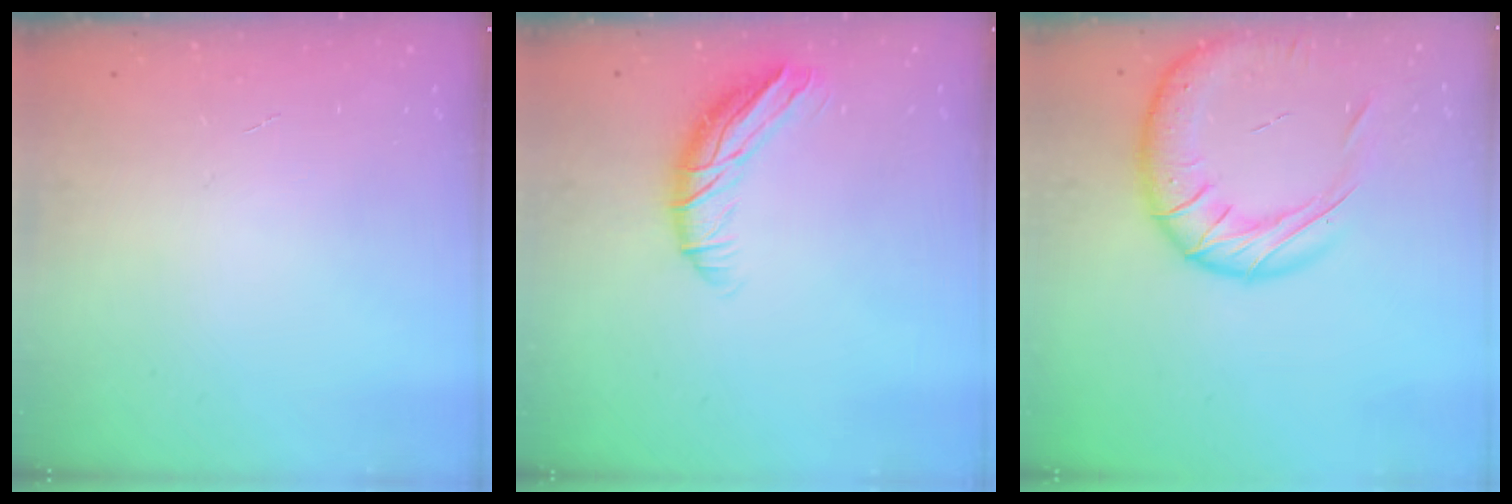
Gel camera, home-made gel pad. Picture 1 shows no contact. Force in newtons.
{"total": 10.8, "press": 10.7, "slide": 0.7}
{"total": 19.8, "press": 19.6, "slide": 3.1}